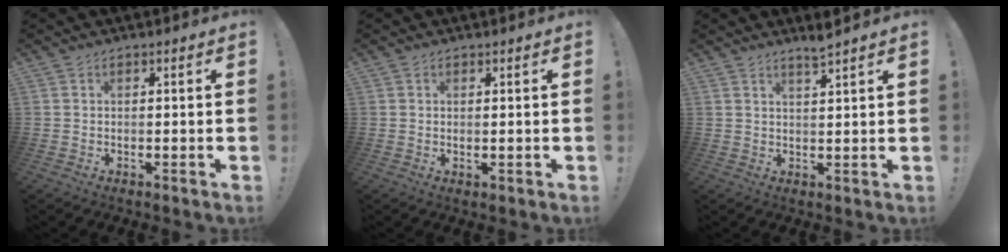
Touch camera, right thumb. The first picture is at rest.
{"total": 0.7, "force": [0.5, 0.3, 0.4], "torque": [-0.006, -0.001, 0.009]}
{"total": 3.5, "force": [3.0, -0.6, 1.8], "torque": [-0.024, -0.019, 0.047]}